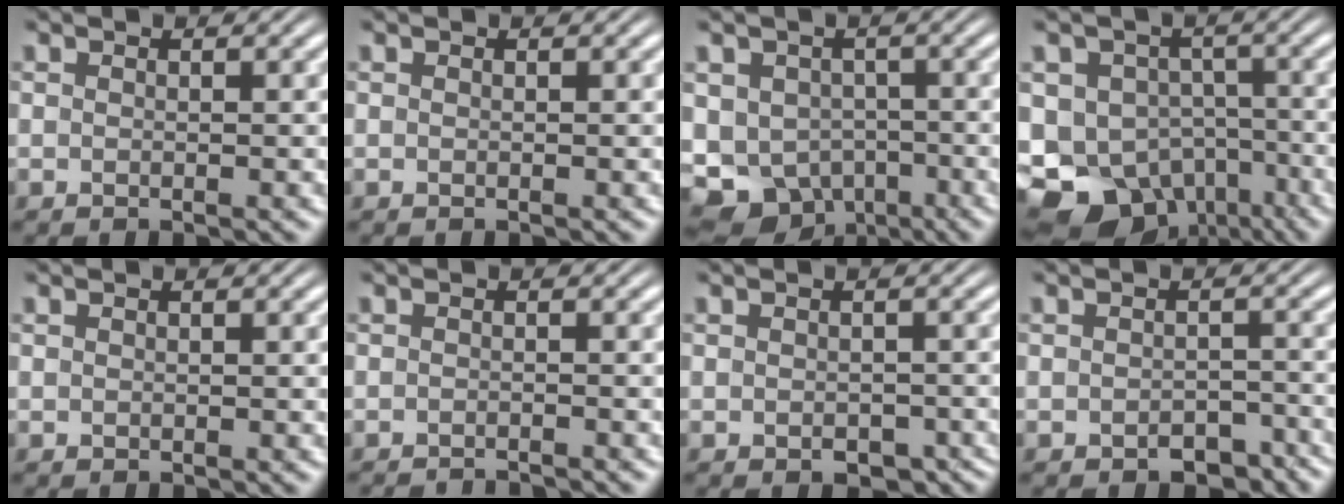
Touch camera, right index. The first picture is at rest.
{"total": 0.0}
{"total": 15.9, "force": [-6.4, 13.7, 4.8], "torque": [-0.128, -0.082, -0.095]}
{"total": 18.3, "force": [-7.3, 15.3, 7.0], "torque": [-0.165, -0.096, -0.103]}
{"total": 0.0}
{"total": 2.5, "force": [-2.5, -0.1, 0.0], "torque": [-0.004, -0.015, -0.035]}
{"total": 2.4, "force": [-2.0, 1.1, 0.8], "torque": [-0.008, -0.012, -0.027]}
{"total": 3.0, "force": [-2.8, 1.1, 0.5], "torque": [-0.002, -0.006, -0.044]}